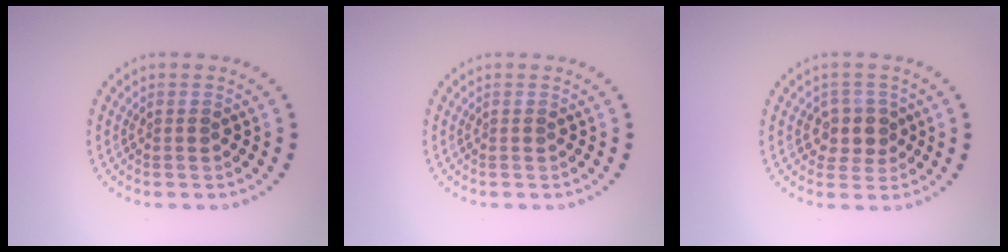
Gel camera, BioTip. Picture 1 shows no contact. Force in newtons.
{"total": 0.0}
{"total": 2.5, "press": 2.3, "slide": 1.1}